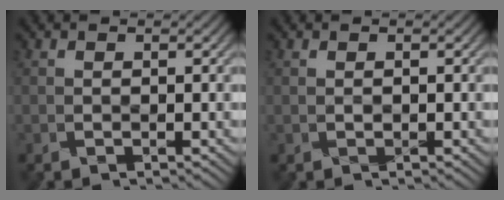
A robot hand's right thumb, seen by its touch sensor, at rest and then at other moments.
{"total": 0.0}